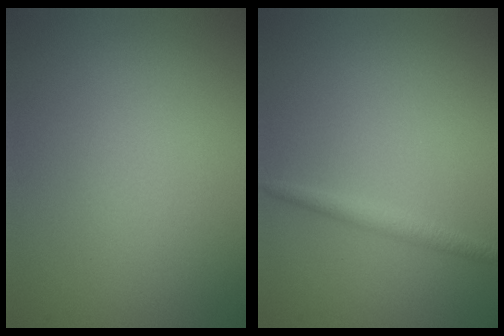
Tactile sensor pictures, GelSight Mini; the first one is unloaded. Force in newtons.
{"total": 1.4, "press": 1.4, "slide": 0.1}